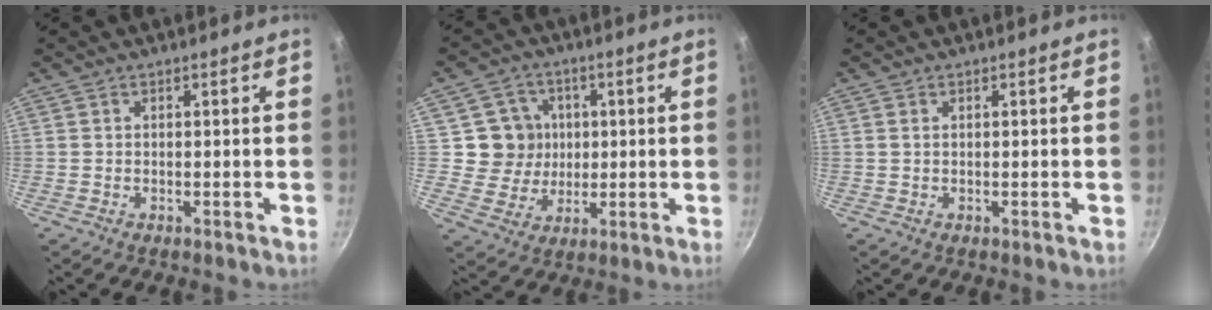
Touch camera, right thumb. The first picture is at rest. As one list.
[{"total": 8.9, "force": [1.3, 8.6, 2.2], "torque": [-0.003, -0.003, 0.020]}, {"total": 0.5, "force": [0.3, 0.3, 0.3], "torque": [-0.007, -0.001, 0.005]}]